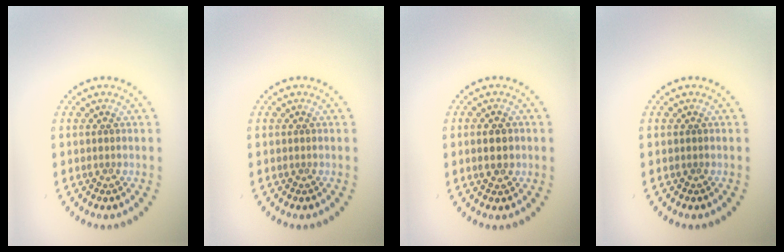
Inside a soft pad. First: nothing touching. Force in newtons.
{"total": 0.0}
{"total": 2.7, "press": 2.7, "slide": 0.0}
{"total": 0.0}